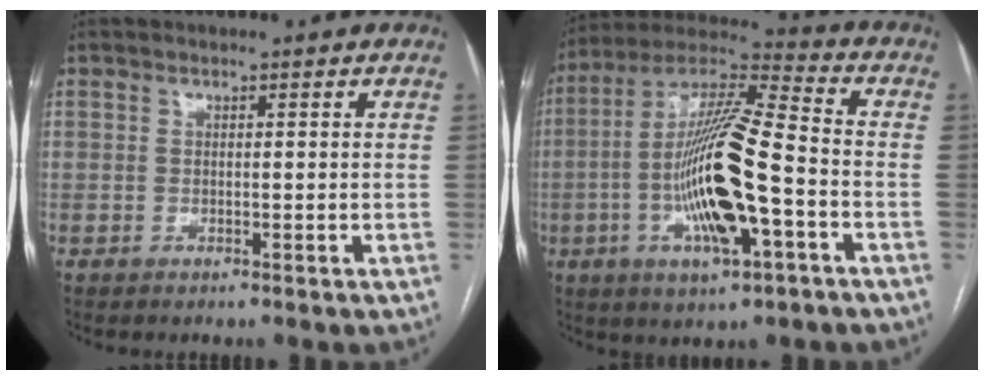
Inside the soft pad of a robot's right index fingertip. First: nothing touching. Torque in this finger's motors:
{"motor_torque": [2.14, 0.00, 1.05, 0.21]}